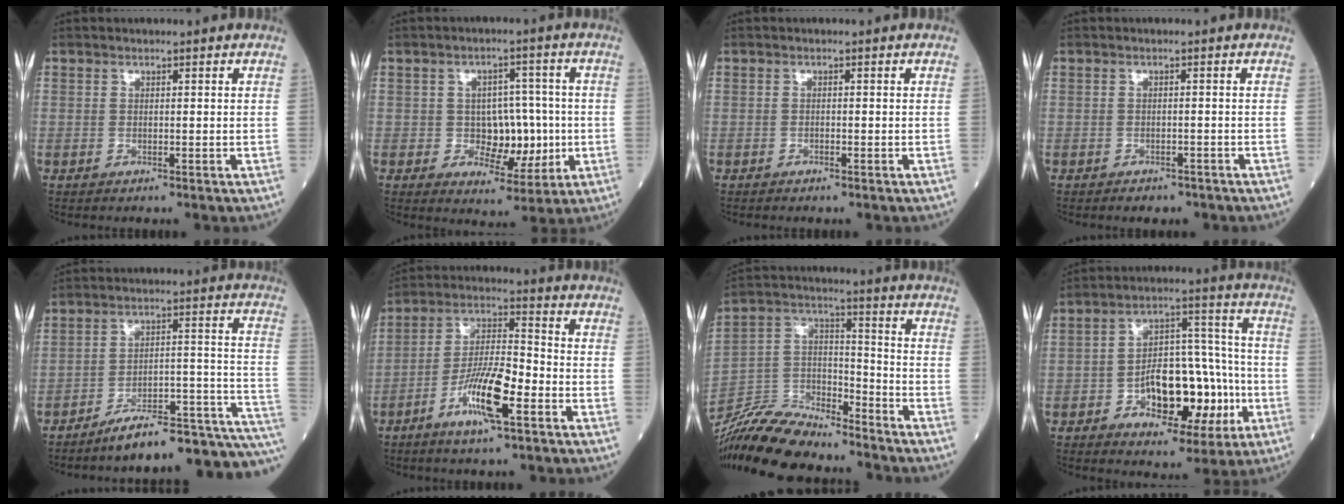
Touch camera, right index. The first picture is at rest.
{"total": 7.5, "force": [-1.0, 4.8, 5.7], "torque": [-0.071, 0.012, -0.007]}
{"total": 0.6, "force": [-0.5, 0.1, 0.3], "torque": [-0.010, -0.001, -0.009]}
{"total": 2.8, "force": [-2.3, 1.3, 0.9], "torque": [-0.014, 0.000, -0.024]}
{"total": 17.2, "force": [-13.5, 2.4, 10.3], "torque": [-0.082, 0.059, -0.195]}
{"total": 10.6, "force": [-5.0, 1.8, 9.2], "torque": [-0.180, -0.002, -0.092]}
{"total": 16.0, "force": [-14.8, 3.3, 4.9], "torque": [-0.086, 0.021, -0.269]}
{"total": 15.2, "force": [-4.6, 7.5, 12.5], "torque": [-0.189, 0.032, -0.061]}